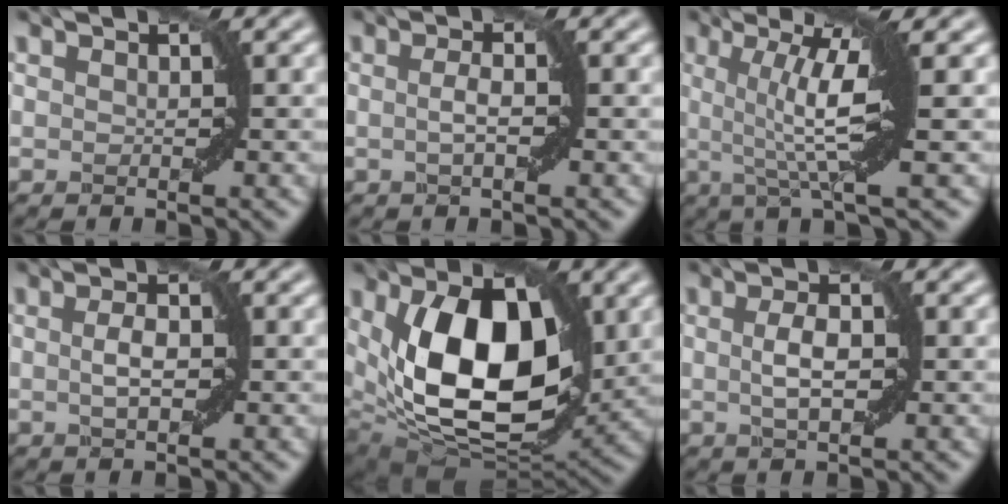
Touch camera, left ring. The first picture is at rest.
{"total": 1.7, "force": [-0.1, 0.3, 1.7], "torque": [-0.035, 0.005, -0.003]}
{"total": 6.4, "force": [0.9, 0.9, 6.3], "torque": [-0.111, 0.004, 0.016]}
{"total": 2.2, "force": [0.0, 0.9, 2.0], "torque": [-0.042, 0.003, 0.000]}
{"total": 13.1, "force": [1.7, 7.6, 10.6], "torque": [-0.168, -0.015, 0.033]}
{"total": 2.8, "force": [0.1, 1.1, 2.6], "torque": [-0.054, 0.002, 0.001]}